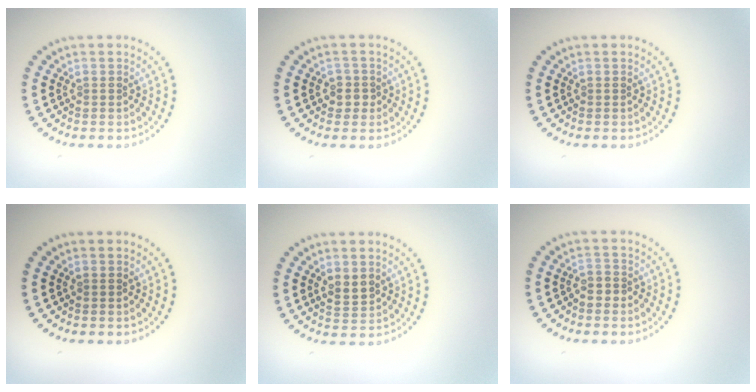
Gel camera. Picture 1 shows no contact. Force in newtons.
{"total": 1.6, "press": 1.3, "slide": 0.9}
{"total": 0.0}
{"total": 0.0}
{"total": 1.9, "press": 1.8, "slide": 0.5}
{"total": 1.5, "press": 1.3, "slide": 0.8}